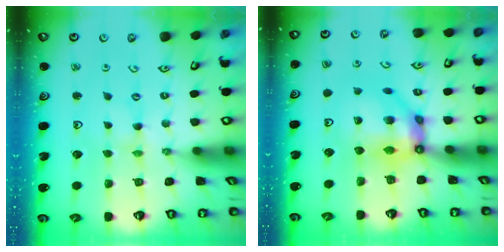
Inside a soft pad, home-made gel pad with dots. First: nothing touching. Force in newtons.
{"total": 10.7, "press": 10.6, "slide": 0.7}